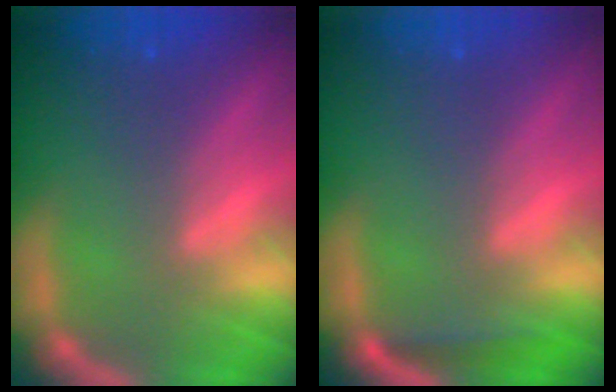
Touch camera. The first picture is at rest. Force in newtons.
{"total": 1.4}